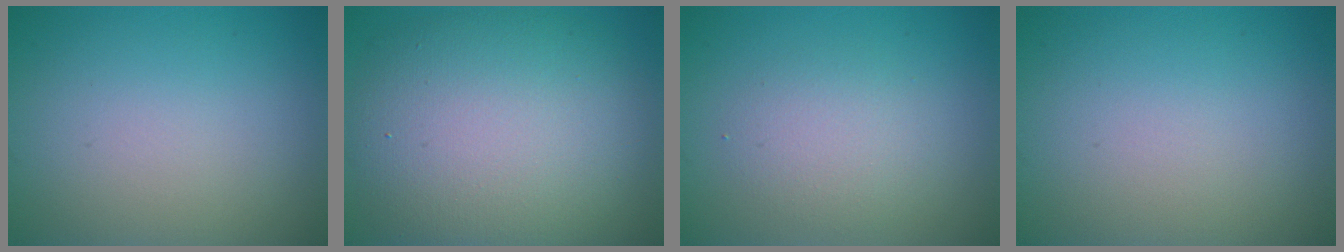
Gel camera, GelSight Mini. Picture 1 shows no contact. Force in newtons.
{"total": 11.6, "press": 11.6, "slide": 0.9}
{"total": 2.5, "press": 2.4, "slide": 0.1}
{"total": 0.0}